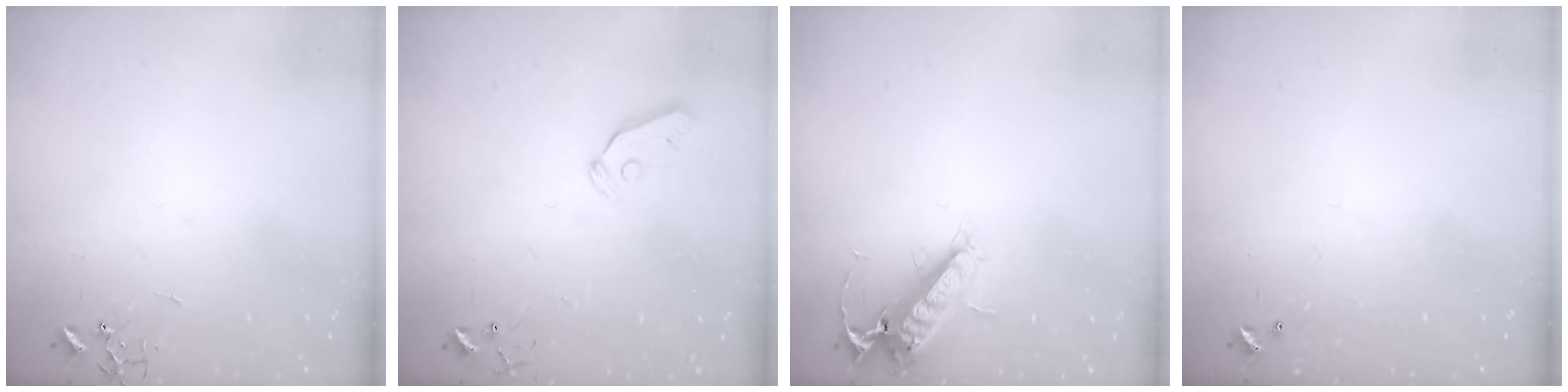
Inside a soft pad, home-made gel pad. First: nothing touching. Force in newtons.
{"total": 4.9, "press": 4.8, "slide": 0.9}
{"total": 13.1, "press": 13.0, "slide": 2.0}
{"total": 0.0}